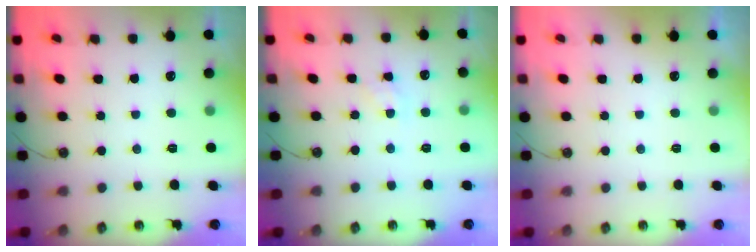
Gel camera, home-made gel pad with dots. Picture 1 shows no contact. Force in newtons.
{"total": 2.5, "press": 2.5, "slide": 0.1}
{"total": 0.0}